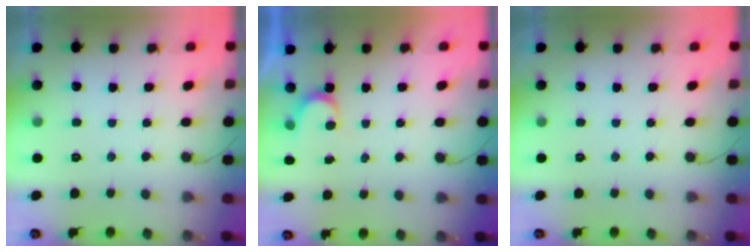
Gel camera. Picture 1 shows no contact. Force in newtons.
{"total": 2.8, "press": 2.8, "slide": 0.2}
{"total": 0.0}